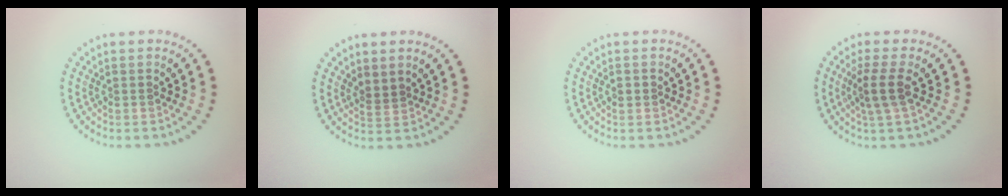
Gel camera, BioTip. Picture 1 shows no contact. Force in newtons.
{"total": 1.1, "press": 0.8, "slide": 0.7}
{"total": 0.9, "press": 0.9, "slide": 0.1}
{"total": 2.6, "press": 2.1, "slide": 1.6}